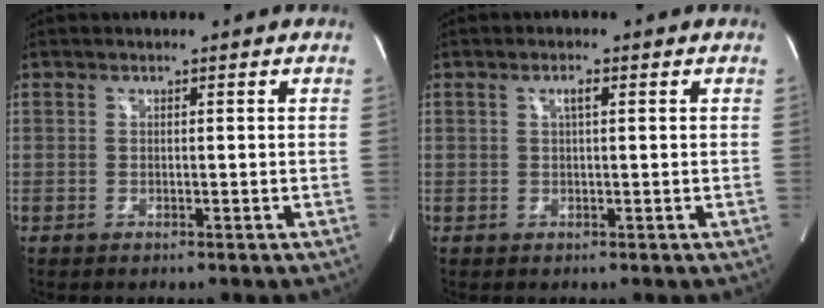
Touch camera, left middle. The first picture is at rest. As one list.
[{"total": 1.4, "force": [0.5, 0.2, 1.3], "torque": [-0.024, 0.004, 0.007]}]